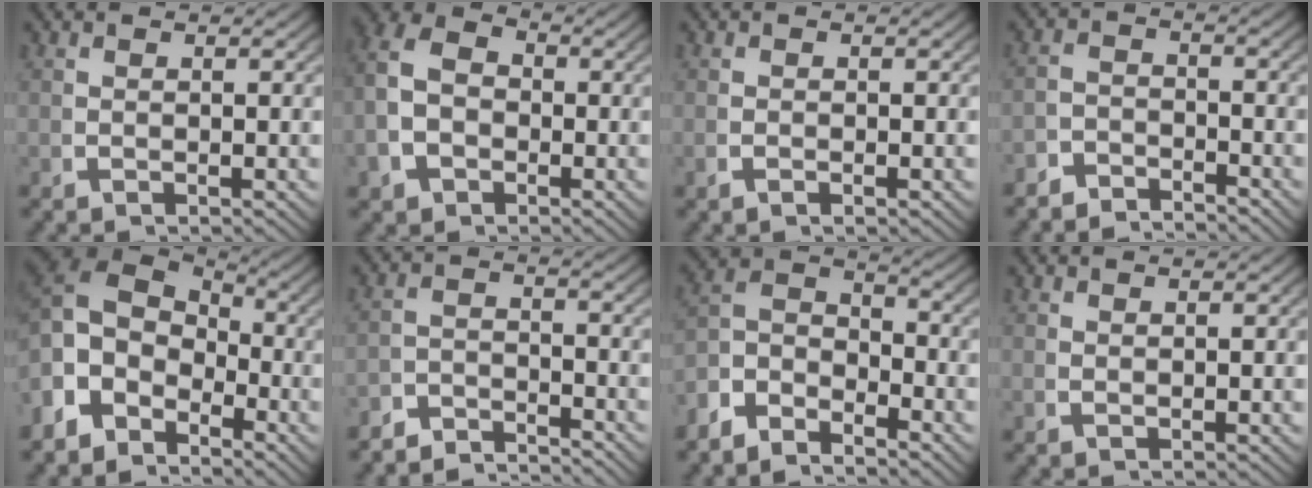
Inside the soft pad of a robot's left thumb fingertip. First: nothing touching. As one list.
[{"total": 6.6, "force": [-0.1, 5.3, 3.9], "torque": [-0.087, -0.007, 0.000]}, {"total": 0.5, "force": [-0.2, 0.1, 0.5], "torque": [-0.010, 0.000, -0.005]}, {"total": 3.4, "force": [-3.3, 0.6, -0.1], "torque": [0.012, -0.010, -0.062]}, {"total": 8.9, "force": [1.0, 6.3, 6.1], "torque": [-0.131, -0.014, 0.021]}, {"total": 4.4, "force": [-4.4, 0.6, 0.3], "torque": [0.009, -0.013, -0.080]}, {"total": 6.0, "force": [-0.9, 4.5, 3.9], "torque": [-0.064, -0.004, -0.032]}, {"total": 0.6, "force": [0.6, -0.1, 0.2], "torque": [-0.002, 0.002, 0.015]}]